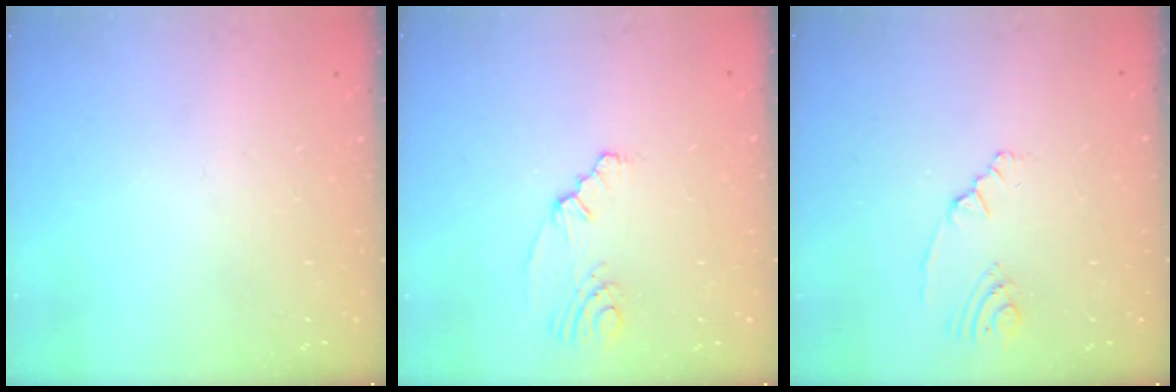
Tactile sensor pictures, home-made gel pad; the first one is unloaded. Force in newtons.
{"total": 2.4, "press": 2.1, "slide": 1.2}
{"total": 2.5, "press": 2.2, "slide": 1.1}